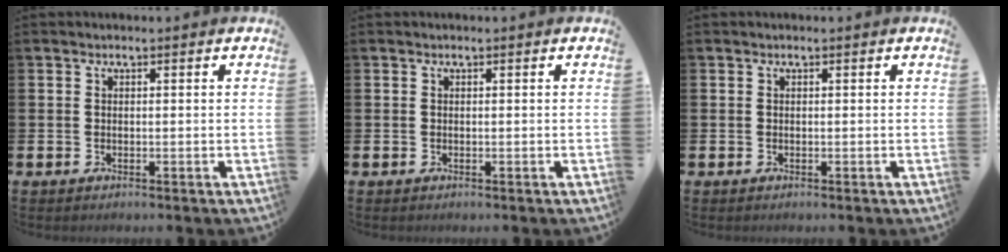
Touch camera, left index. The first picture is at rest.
{"total": 0.0}
{"total": 0.0}